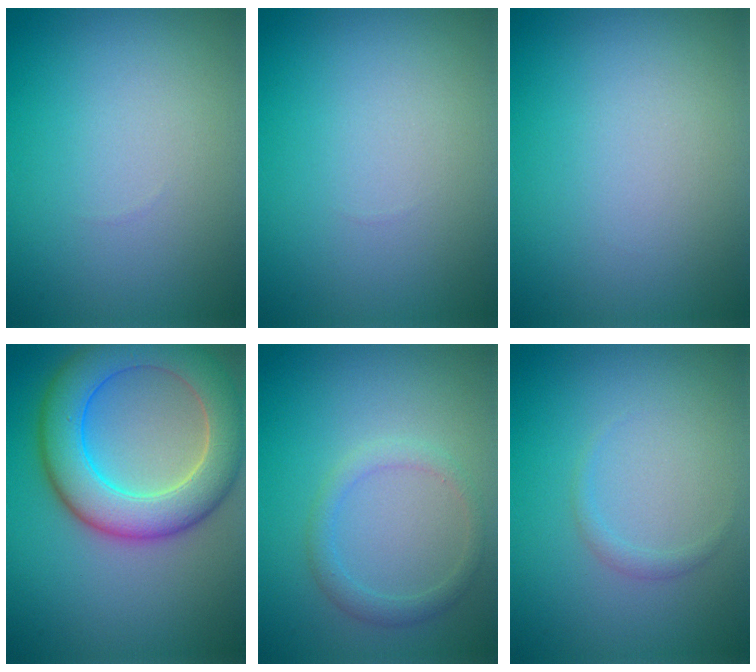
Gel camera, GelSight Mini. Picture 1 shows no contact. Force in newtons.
{"total": 0.0}
{"total": 0.0}
{"total": 8.8, "press": 8.8, "slide": 0.6}
{"total": 1.8, "press": 1.8, "slide": 0.2}
{"total": 0.8, "press": 0.8, "slide": 0.1}